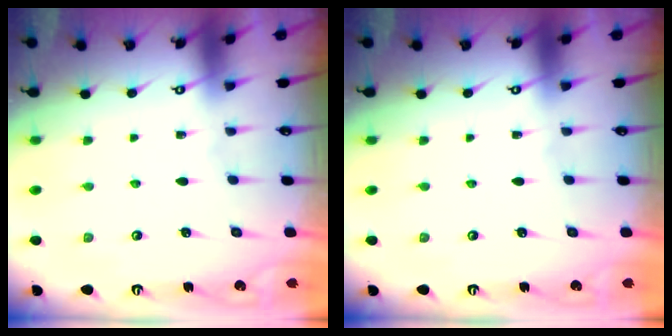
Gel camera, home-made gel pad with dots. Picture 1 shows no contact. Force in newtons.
{"total": 0.0}